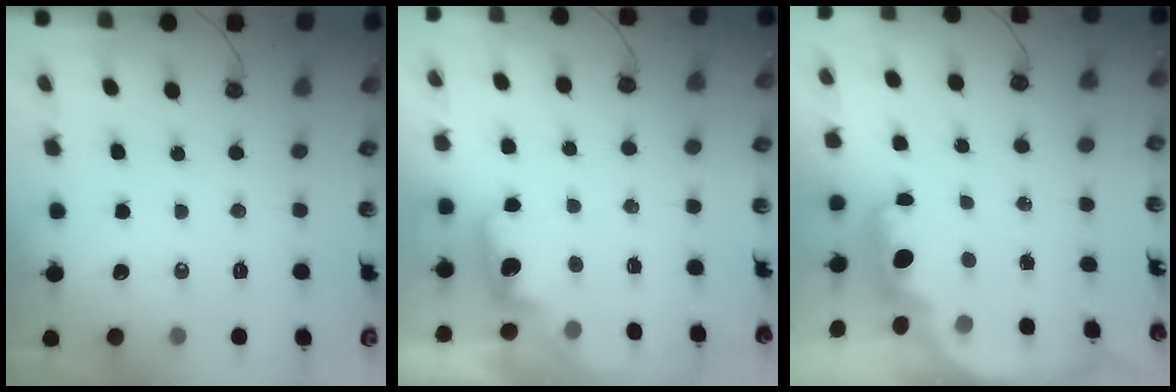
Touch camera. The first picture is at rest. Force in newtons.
{"total": 1.4, "press": 1.2, "slide": 0.8}
{"total": 2.4, "press": 2.4, "slide": 0.6}